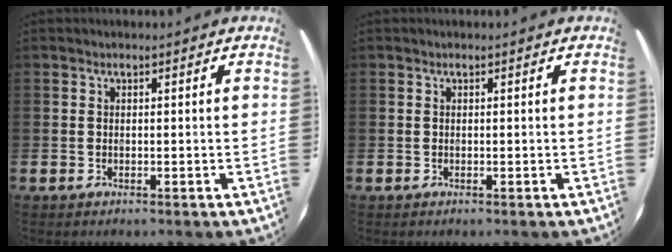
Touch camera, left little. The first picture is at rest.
{"total": 0.0}